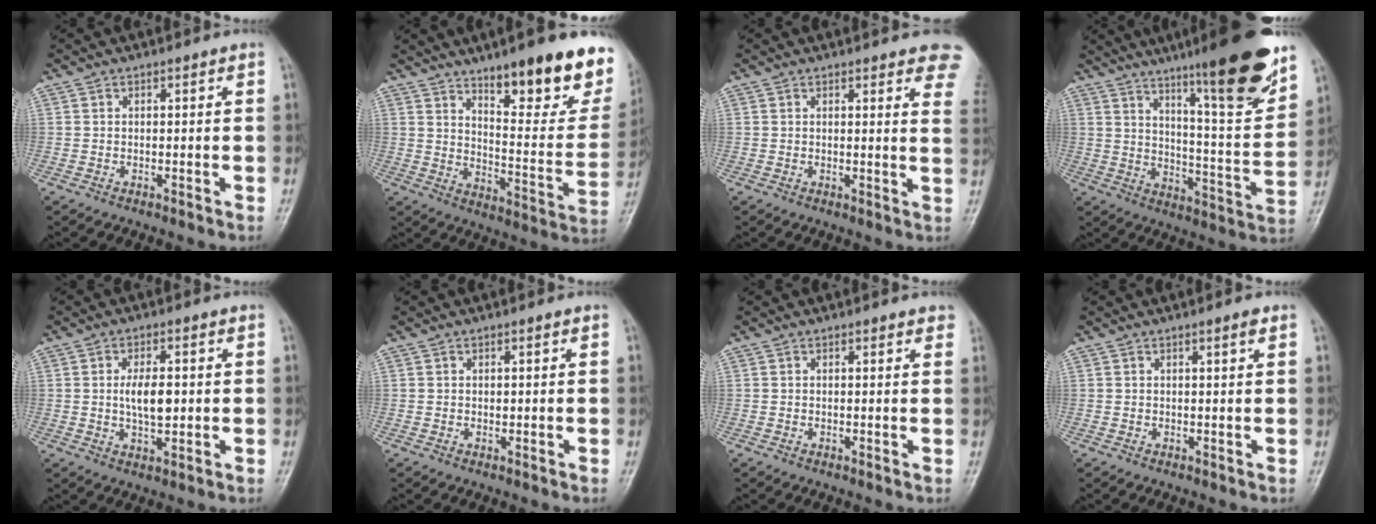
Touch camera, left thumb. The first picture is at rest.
{"total": 22.5, "force": [14.5, 6.6, 15.9], "torque": [-0.165, -0.081, 0.210]}
{"total": 9.1, "force": [6.8, 2.5, 5.5], "torque": [-0.030, -0.023, 0.062]}
{"total": 20.2, "force": [13.3, 2.5, 14.9], "torque": [-0.188, -0.071, 0.207]}
{"total": 6.1, "force": [0.3, 2.9, 5.3], "torque": [-0.092, -0.005, 0.006]}
{"total": 0.6, "force": [0.2, 0.4, 0.4], "torque": [-0.004, 0.000, 0.003]}
{"total": 1.7, "force": [1.3, 0.7, 0.9], "torque": [0.002, 0.000, 0.010]}
{"total": 1.3, "force": [0.8, 0.1, 1.0], "torque": [-0.015, -0.003, 0.011]}